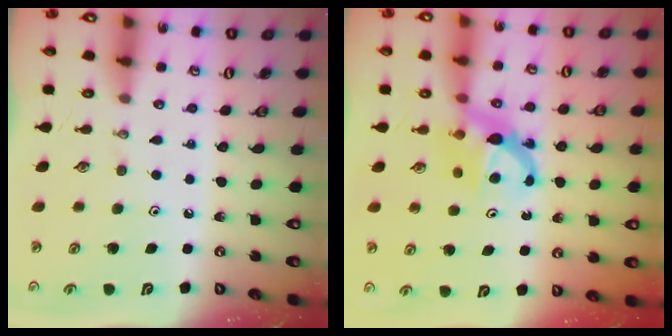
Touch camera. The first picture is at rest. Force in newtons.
{"total": 7.1, "press": 7.1, "slide": 0.3}